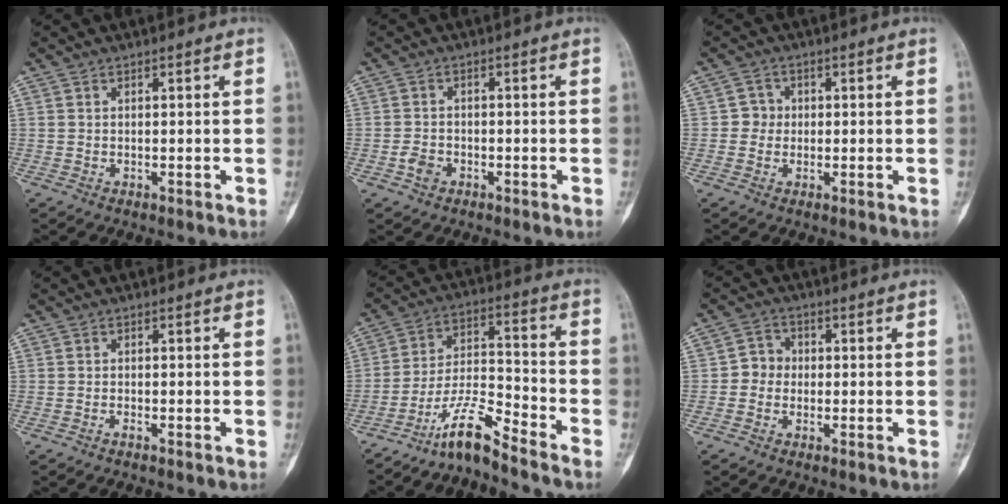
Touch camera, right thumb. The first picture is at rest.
{"total": 2.6, "force": [-1.2, 1.9, 1.2], "torque": [-0.019, 0.009, -0.022]}
{"total": 2.7, "force": [-0.1, 2.6, 0.6], "torque": [0.012, 0.009, -0.008]}
{"total": 0.6, "force": [-0.4, 0.2, 0.3], "torque": [-0.006, 0.003, -0.009]}
{"total": 9.3, "force": [-7.9, 0.7, 4.9], "torque": [-0.098, 0.074, -0.151]}
{"total": 3.8, "force": [-0.5, 3.4, 1.4], "torque": [-0.001, 0.010, -0.021]}